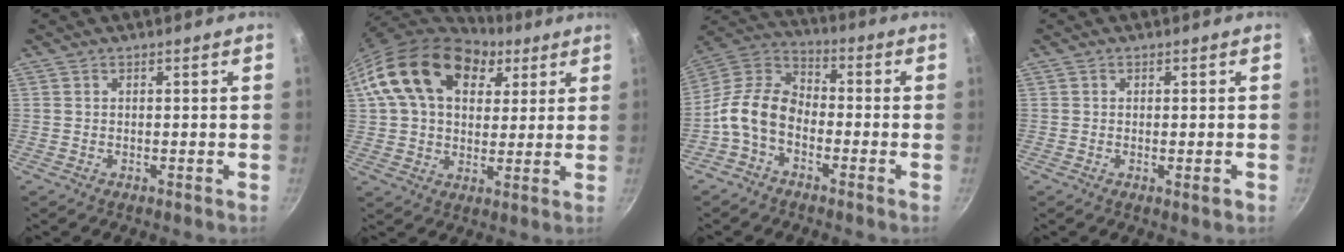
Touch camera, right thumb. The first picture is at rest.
{"total": 20.5, "force": [8.5, 13.7, 12.7], "torque": [-0.208, 0.002, 0.138]}
{"total": 11.0, "force": [-3.9, 7.2, 7.3], "torque": [-0.122, 0.051, -0.099]}
{"total": 1.8, "force": [-0.5, 0.4, 1.7], "torque": [-0.028, -0.003, -0.010]}